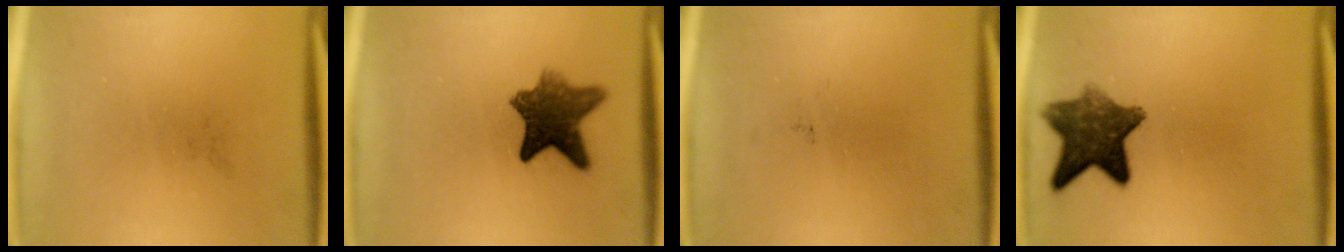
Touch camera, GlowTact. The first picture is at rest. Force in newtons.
{"total": 8.7}
{"total": 0.0}
{"total": 9.2}